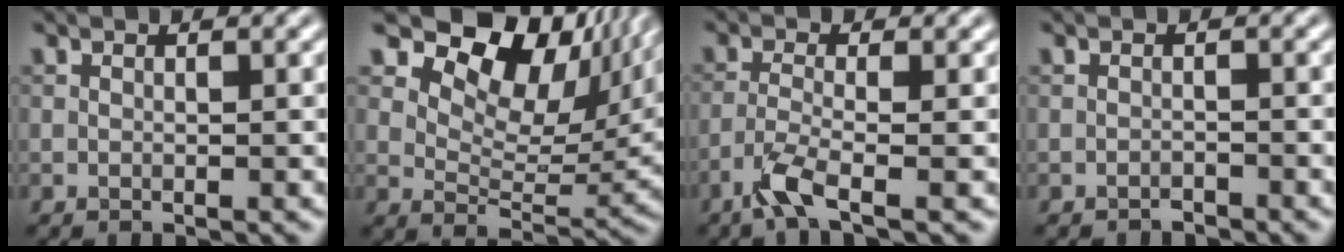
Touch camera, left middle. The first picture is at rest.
{"total": 12.7, "force": [8.1, 6.6, 7.2], "torque": [-0.119, 0.008, 0.130]}
{"total": 3.3, "force": [-2.2, 0.5, 2.4], "torque": [-0.057, -0.003, -0.058]}
{"total": 0.9, "force": [-0.9, 0.3, 0.0], "torque": [0.002, 0.001, -0.016]}